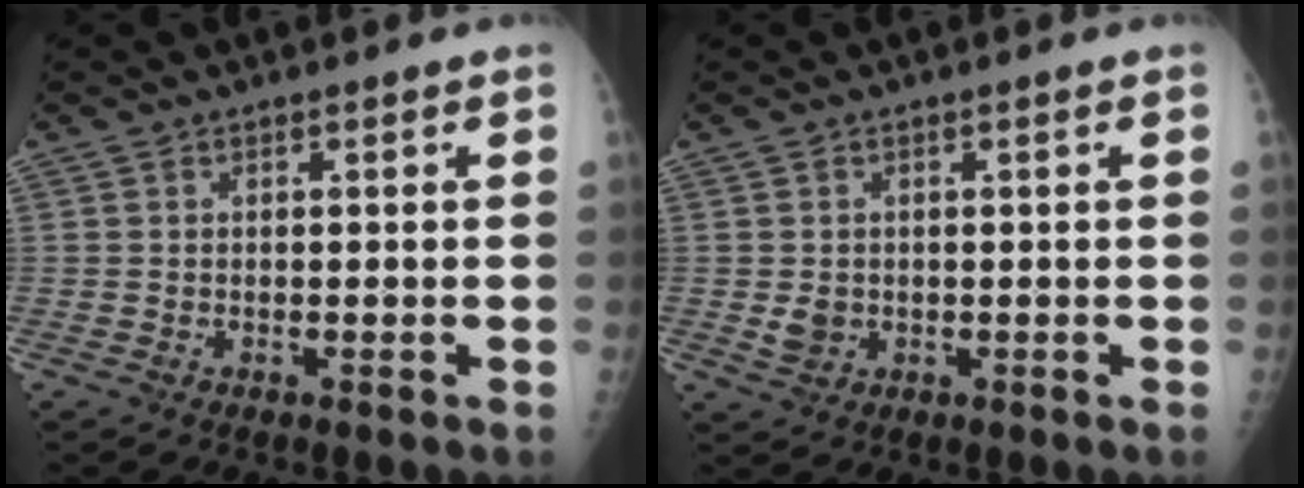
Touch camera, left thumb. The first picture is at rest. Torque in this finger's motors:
{"motor_torque": [0.27, 0.07, 0.16, -0.17, 0.00]}